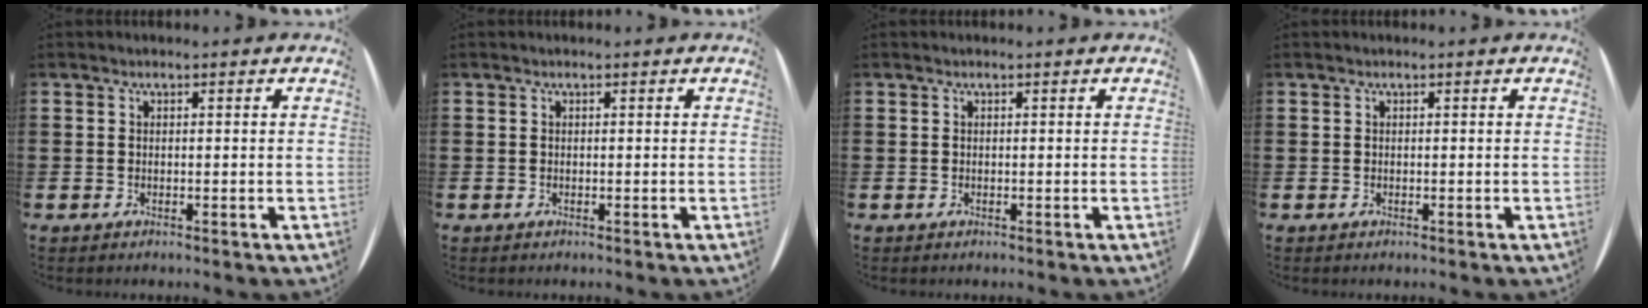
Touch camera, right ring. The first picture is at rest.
{"total": 0.0}
{"total": 0.0}
{"total": 0.0}